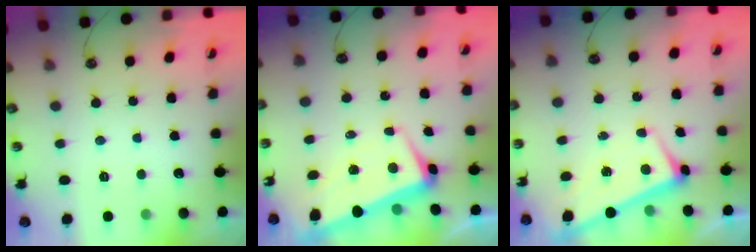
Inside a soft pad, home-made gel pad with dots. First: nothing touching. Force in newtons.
{"total": 1.4, "press": 0.6, "slide": 1.3}
{"total": 2.8, "press": 2.8, "slide": 0.5}